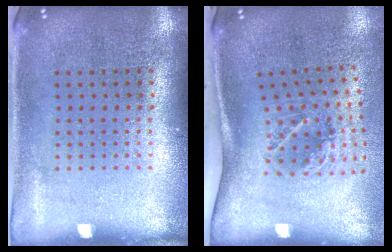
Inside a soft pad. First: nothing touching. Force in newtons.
{"total": 2.1, "press": 1.3, "slide": 1.7}